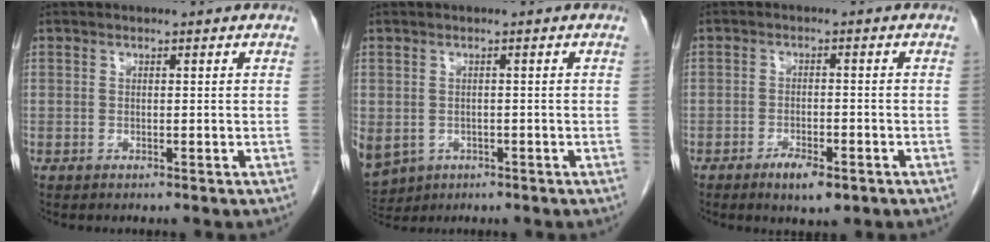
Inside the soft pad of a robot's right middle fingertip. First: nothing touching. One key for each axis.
{"total": 12.6, "fx": -4.9, "fy": 10.5, "fz": 5.1, "tx": -0.164, "ty": -0.009, "tz": -0.064}
{"total": 4.3, "fx": -2.6, "fy": 1.4, "fz": 3.1, "tx": -0.053, "ty": -0.002, "tz": -0.037}